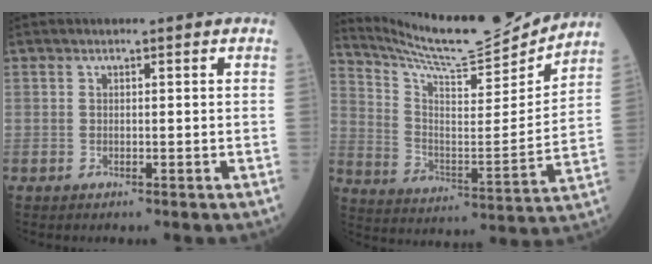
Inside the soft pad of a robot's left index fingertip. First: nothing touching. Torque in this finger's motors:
{"motor_torque": [-0.26, -0.42, 0.15, 0.03]}